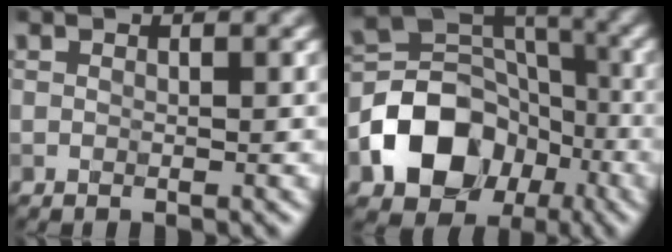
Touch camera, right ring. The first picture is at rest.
{"total": 10.4, "force": [-4.1, 8.1, 5.0], "torque": [-0.078, 0.000, -0.078]}